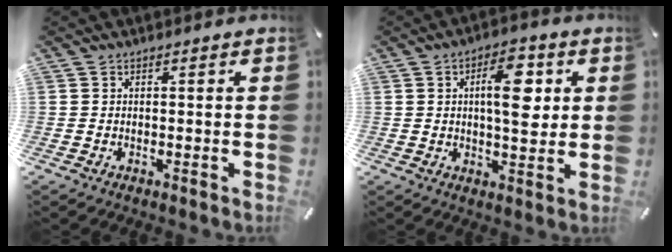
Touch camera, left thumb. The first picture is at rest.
{"total": 11.1, "force": [2.5, 5.1, 9.5], "torque": [-0.142, -0.010, 0.034]}